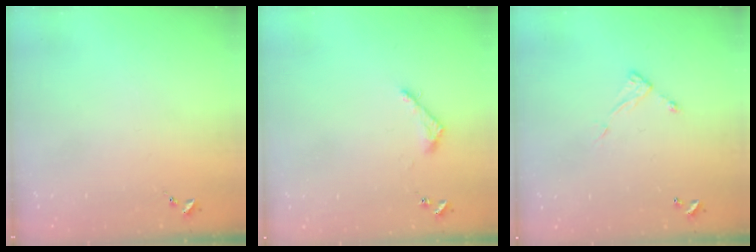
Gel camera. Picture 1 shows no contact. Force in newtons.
{"total": 3.6, "press": 3.6, "slide": 0.4}
{"total": 5.8, "press": 5.8, "slide": 0.2}